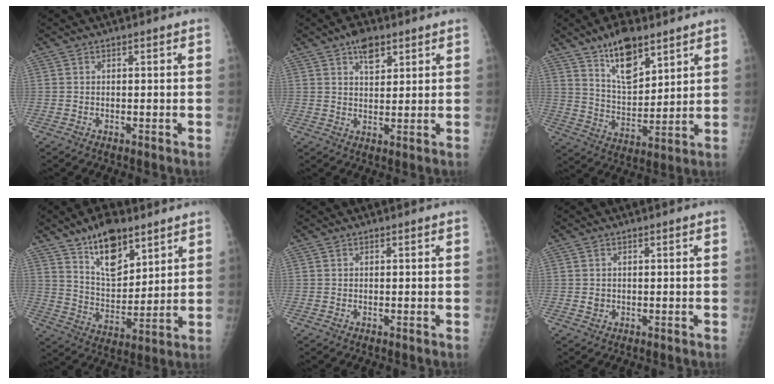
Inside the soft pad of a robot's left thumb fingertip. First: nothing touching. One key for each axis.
{"total": 5.4, "fx": 3.2, "fy": 2.8, "fz": 3.3, "tx": -0.035, "ty": -0.014, "tz": 0.050}
{"total": 12.2, "fx": 8.0, "fy": 5.3, "fz": 7.5, "tx": -0.105, "ty": -0.053, "tz": 0.146}
{"total": 13.3, "fx": 8.7, "fy": 6.3, "fz": 7.9, "tx": -0.103, "ty": -0.056, "tz": 0.156}
{"total": 0.0}
{"total": 1.3, "fx": 0.0, "fy": 1.2, "fz": 0.5, "tx": -0.005, "ty": 0.000, "tz": 0.005}